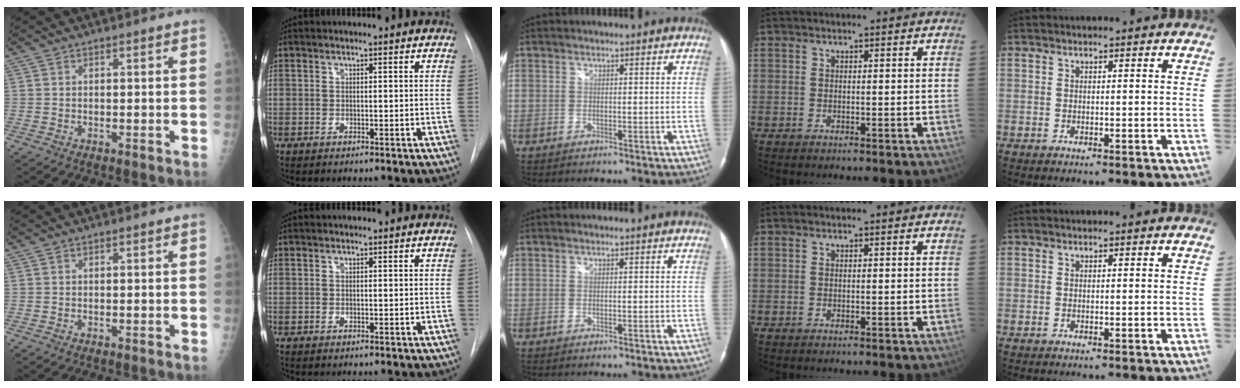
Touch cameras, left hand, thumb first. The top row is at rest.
{}